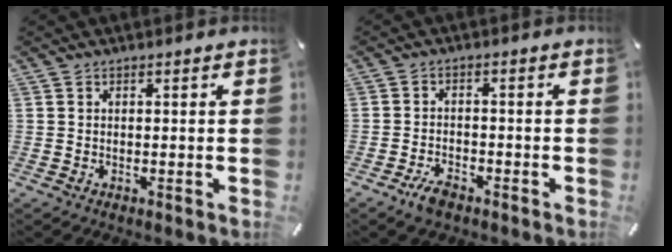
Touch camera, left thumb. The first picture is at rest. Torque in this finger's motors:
{"motor_torque": [-0.30, 0.66, -0.07, 0.16, 0.03]}